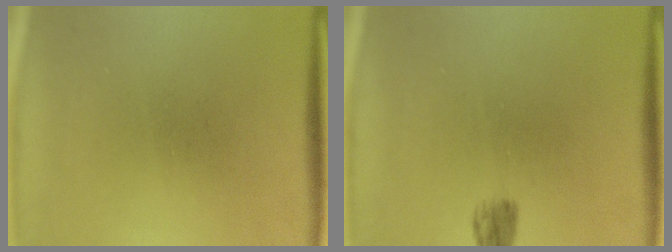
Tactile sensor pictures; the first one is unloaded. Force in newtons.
{"total": 2.1}